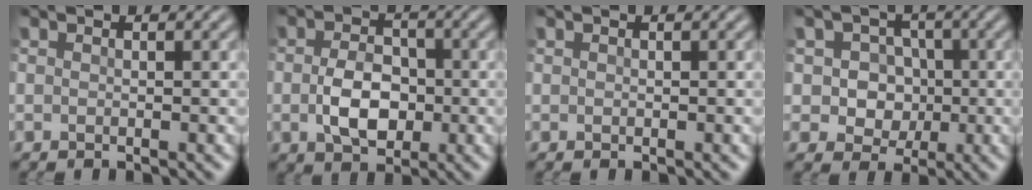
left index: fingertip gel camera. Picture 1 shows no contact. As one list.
[{"total": 4.6, "force": [-0.7, 3.1, 3.3], "torque": [-0.065, -0.003, -0.015]}, {"total": 0.0}, {"total": 5.4, "force": [0.2, 4.9, 2.2], "torque": [-0.012, 0.022, -0.017]}]